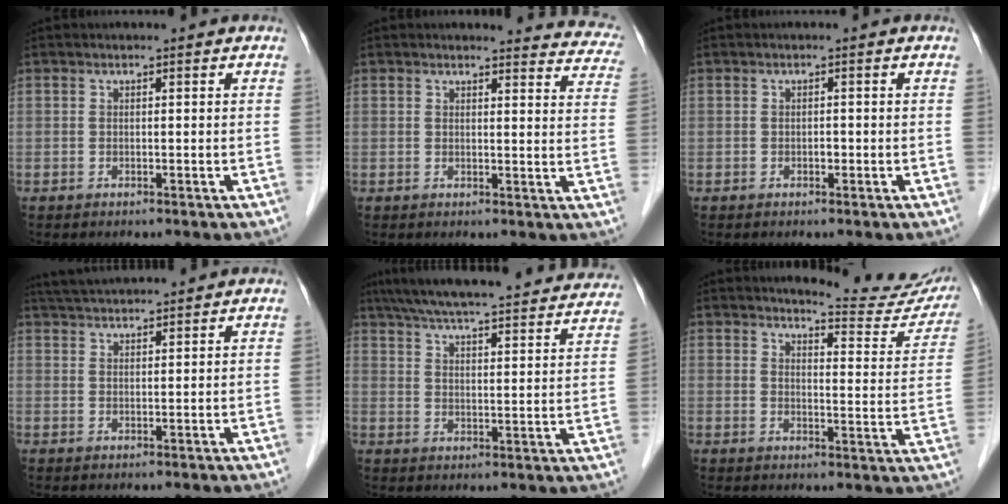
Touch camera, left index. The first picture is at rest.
{"total": 11.4, "force": [11.2, 1.9, 1.1], "torque": [0.029, -0.065, 0.081]}
{"total": 0.6, "force": [-0.3, 0.3, 0.3], "torque": [-0.007, 0.001, -0.007]}
{"total": 7.5, "force": [7.1, -0.1, 2.4], "torque": [-0.047, 0.036, 0.118]}
{"total": 31.4, "force": [28.3, 4.1, 12.8], "torque": [-0.210, -0.021, 0.357]}
{"total": 13.6, "force": [13.1, 1.4, 3.1], "torque": [-0.029, -0.064, 0.139]}